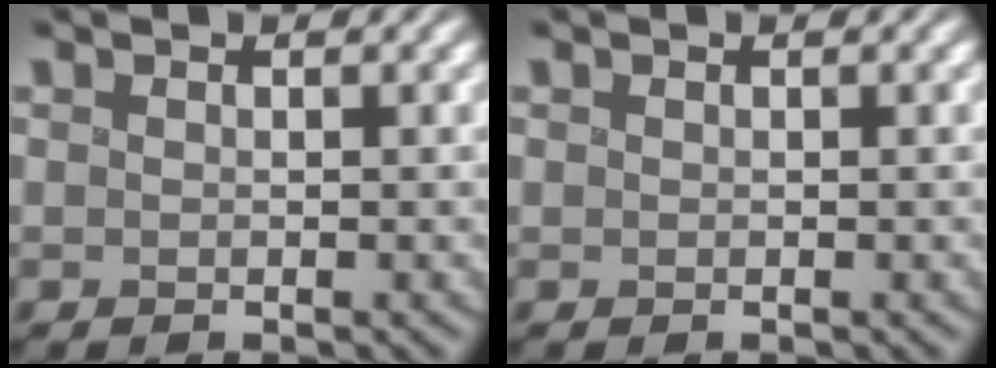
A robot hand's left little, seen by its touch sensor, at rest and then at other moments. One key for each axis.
{"total": 0.0}